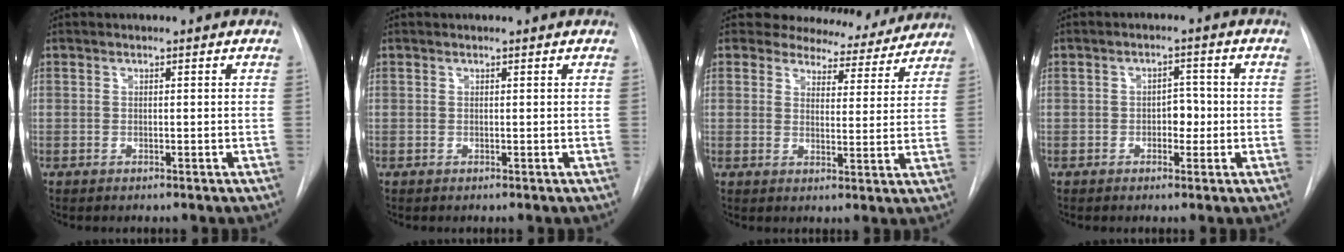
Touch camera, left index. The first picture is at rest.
{"total": 0.0}
{"total": 10.5, "force": [9.7, 3.8, 0.9], "torque": [0.013, -0.019, 0.103]}
{"total": 3.0, "force": [-1.0, 1.8, 2.1], "torque": [-0.022, 0.003, -0.014]}